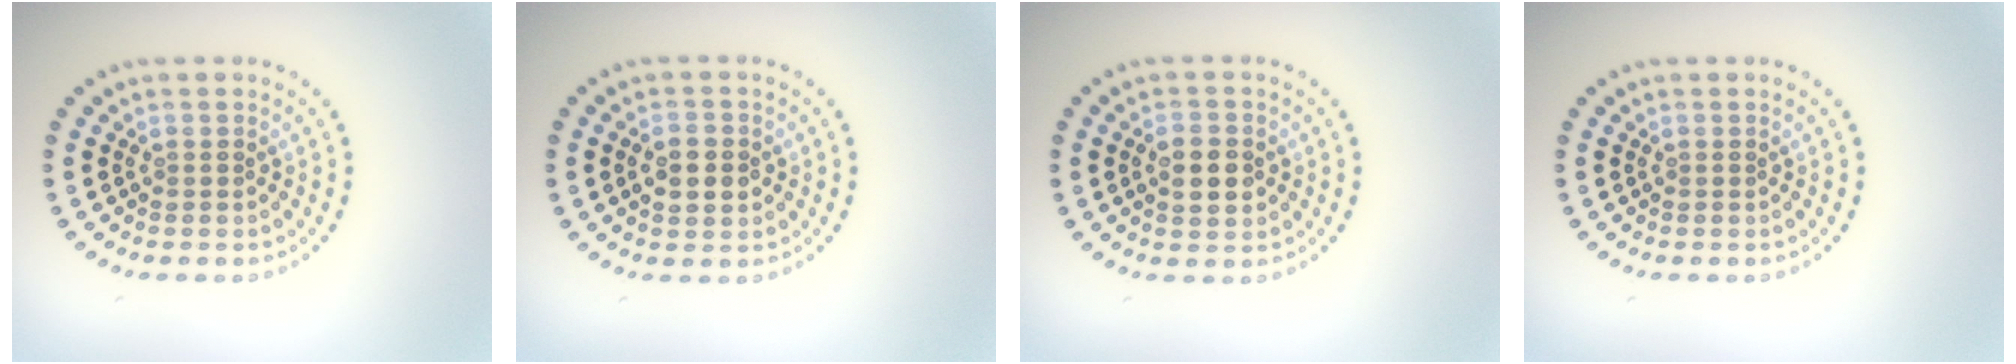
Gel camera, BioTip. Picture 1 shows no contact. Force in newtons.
{"total": 3.0, "press": 3.0, "slide": 0.0}
{"total": 2.8, "press": 2.8, "slide": 0.0}
{"total": 0.0}